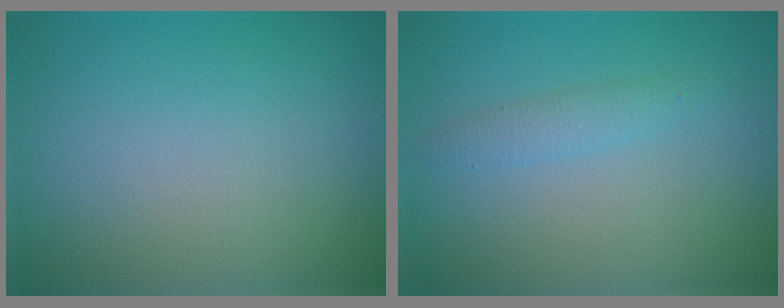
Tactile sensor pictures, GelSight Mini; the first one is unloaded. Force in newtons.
{"total": 1.4, "press": 1.4, "slide": 0.0}